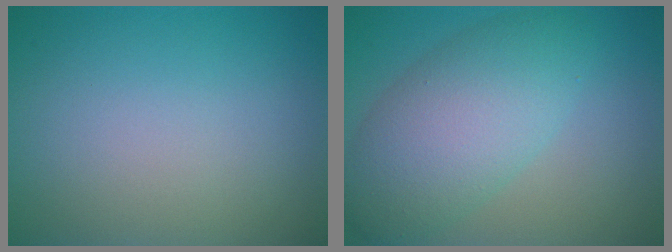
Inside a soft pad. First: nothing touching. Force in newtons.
{"total": 7.0, "press": 7.0, "slide": 0.3}